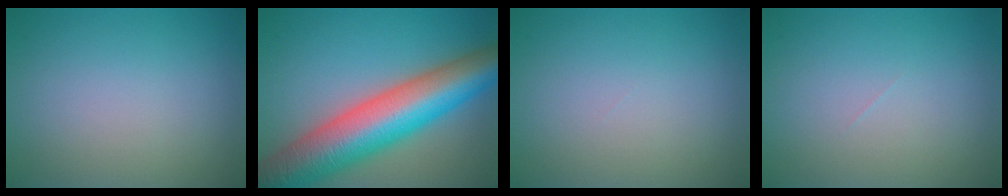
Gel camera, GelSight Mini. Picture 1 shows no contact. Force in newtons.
{"total": 13.1, "press": 13.1, "slide": 0.2}
{"total": 0.0}
{"total": 0.0}